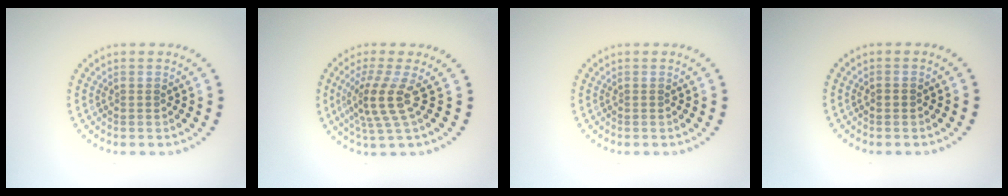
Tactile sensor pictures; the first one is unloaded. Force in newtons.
{"total": 3.7, "press": 2.7, "slide": 2.5}
{"total": 0.0}
{"total": 0.9, "press": 0.9, "slide": 0.2}